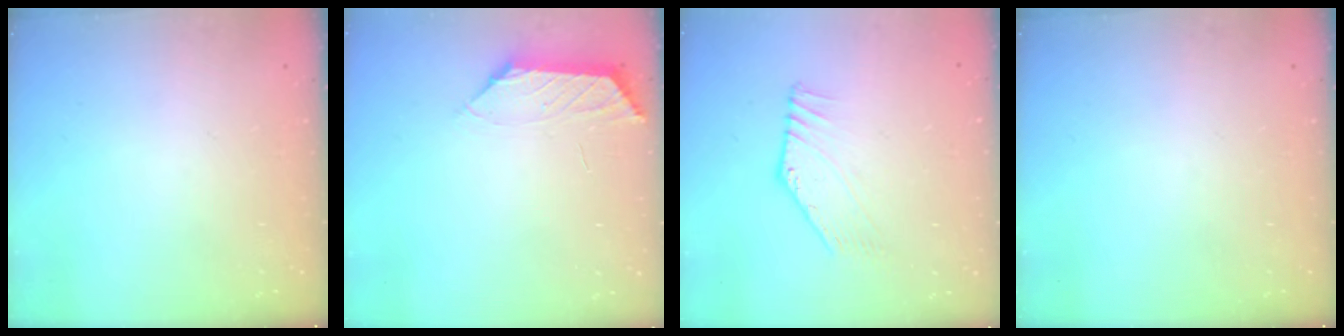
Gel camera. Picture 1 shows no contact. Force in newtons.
{"total": 0.9, "press": 0.7, "slide": 0.4}
{"total": 2.9, "press": 2.9, "slide": 0.2}
{"total": 0.0}